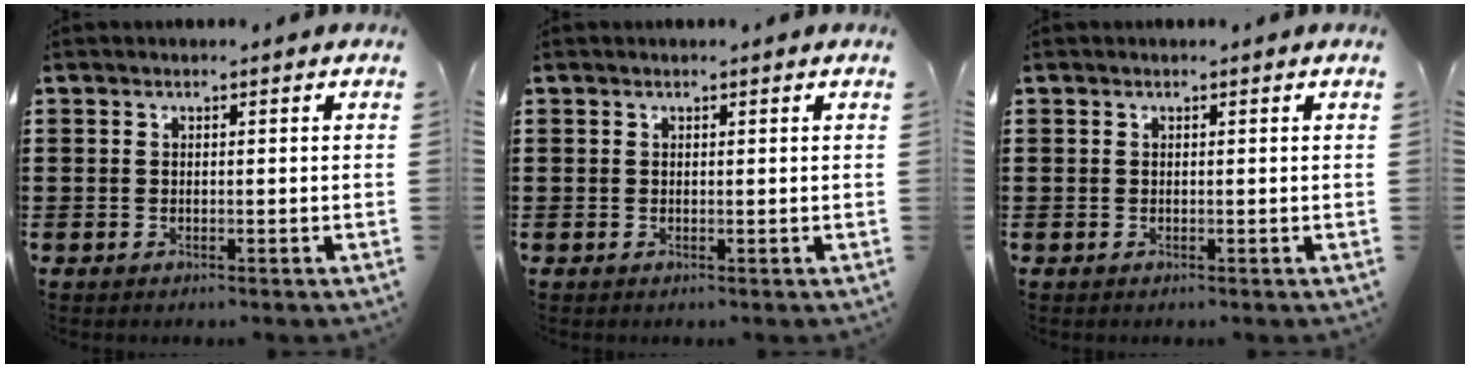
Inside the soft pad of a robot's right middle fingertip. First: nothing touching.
{"total": 0.0}
{"total": 0.0}